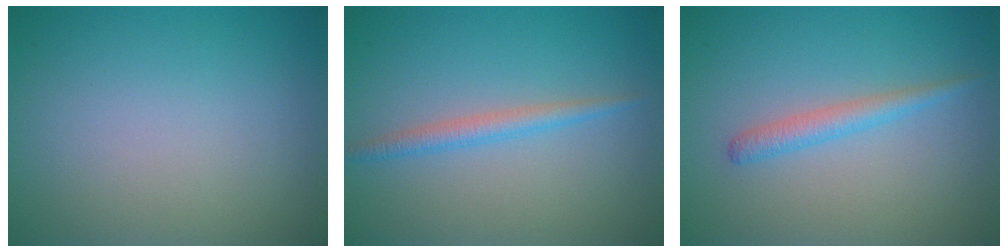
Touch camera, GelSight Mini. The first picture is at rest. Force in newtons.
{"total": 1.9, "press": 1.9, "slide": 0.0}
{"total": 1.9, "press": 1.8, "slide": 0.1}